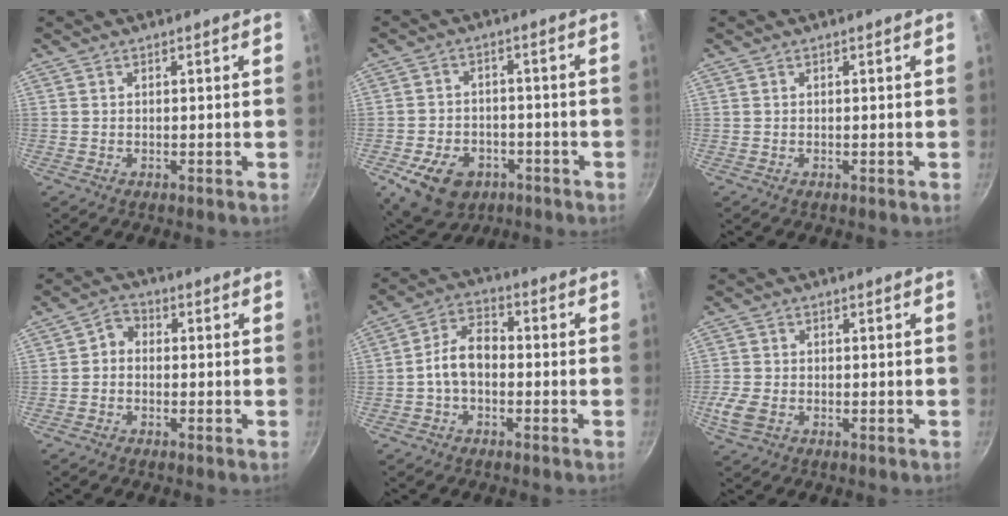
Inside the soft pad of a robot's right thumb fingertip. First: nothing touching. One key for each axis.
{"total": 12.3, "fx": -5.4, "fy": 8.8, "fz": 6.8, "tx": -0.097, "ty": 0.023, "tz": -0.074}
{"total": 0.0}
{"total": 2.8, "fx": -0.8, "fy": 2.2, "fz": 1.5, "tx": -0.024, "ty": 0.017, "tz": -0.026}
{"total": 7.2, "fx": -1.4, "fy": 4.6, "fz": 5.4, "tx": -0.082, "ty": 0.036, "tz": -0.036}
{"total": 4.7, "fx": -1.7, "fy": 3.2, "fz": 3.0, "tx": -0.071, "ty": 0.000, "tz": -0.031}